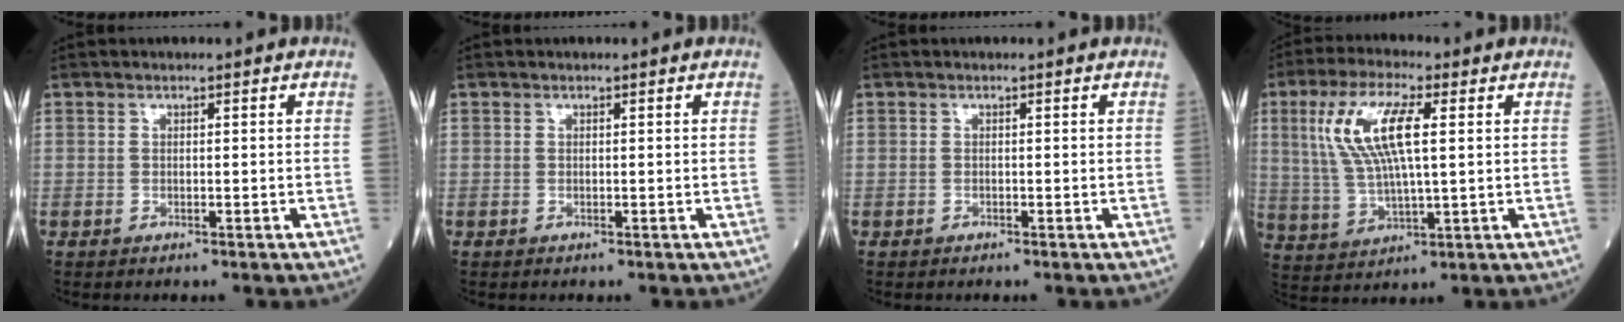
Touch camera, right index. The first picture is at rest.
{"total": 0.0}
{"total": 0.0}
{"total": 11.5, "force": [3.1, 2.6, 10.8], "torque": [-0.235, 0.013, 0.063]}